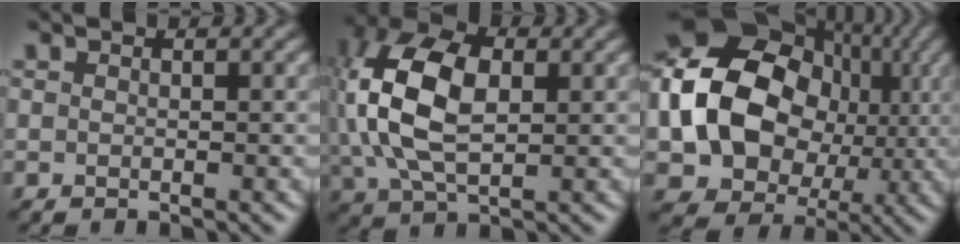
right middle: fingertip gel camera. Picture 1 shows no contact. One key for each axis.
{"total": 11.1, "fx": 1.8, "fy": 6.6, "fz": 8.7, "tx": -0.213, "ty": 0.017, "tz": 0.025}
{"total": 15.9, "fx": 0.2, "fy": 12.7, "fz": 9.6, "tx": -0.184, "ty": 0.000, "tz": -0.004}